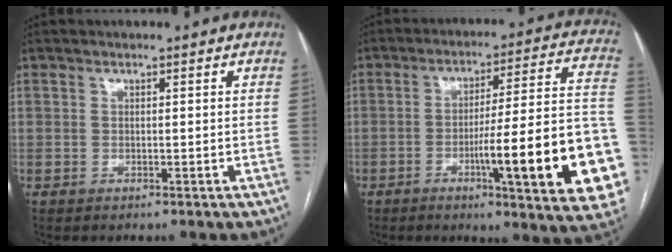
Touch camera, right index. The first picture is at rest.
{"total": 22.3, "force": [-6.6, 1.6, 21.2], "torque": [-0.202, 0.009, -0.086]}